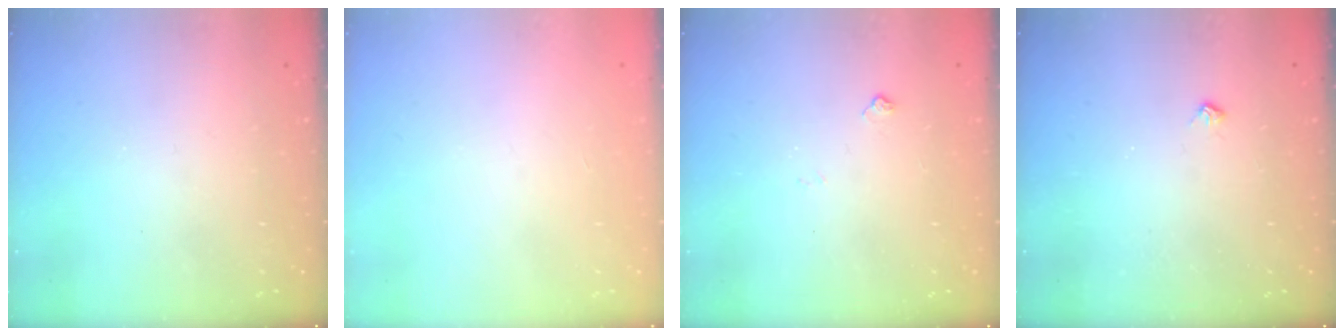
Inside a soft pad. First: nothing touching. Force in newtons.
{"total": 0.0}
{"total": 2.5, "press": 2.4, "slide": 0.4}
{"total": 3.5, "press": 3.4, "slide": 0.5}